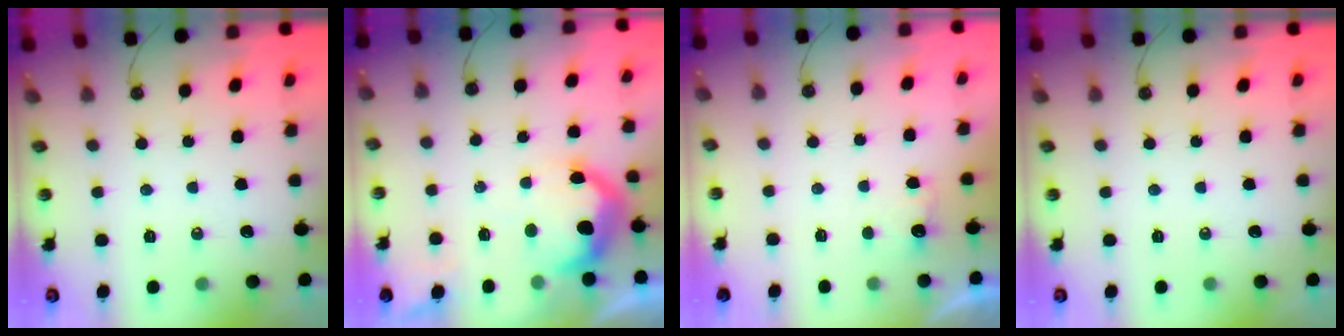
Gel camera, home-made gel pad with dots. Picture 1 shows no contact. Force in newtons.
{"total": 15.9, "press": 15.9, "slide": 1.1}
{"total": 2.4, "press": 2.2, "slide": 0.8}
{"total": 0.0}